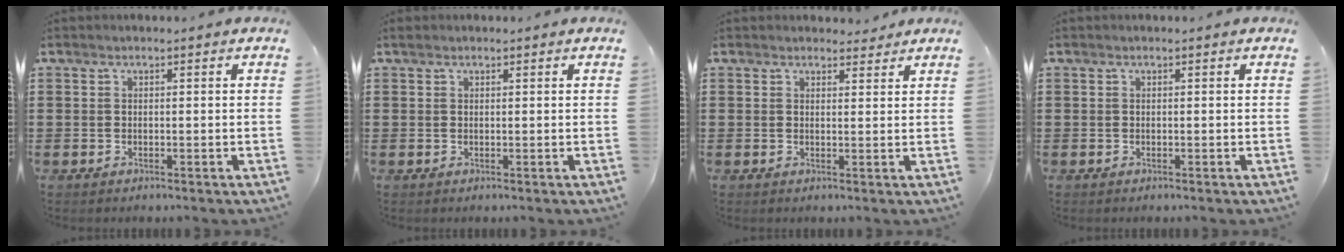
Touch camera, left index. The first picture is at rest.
{"total": 0.6, "force": [0.4, 0.4, 0.2], "torque": [-0.005, 0.004, 0.008]}
{"total": 2.2, "force": [2.0, 0.8, 0.3], "torque": [-0.003, -0.001, 0.037]}
{"total": 0.0}